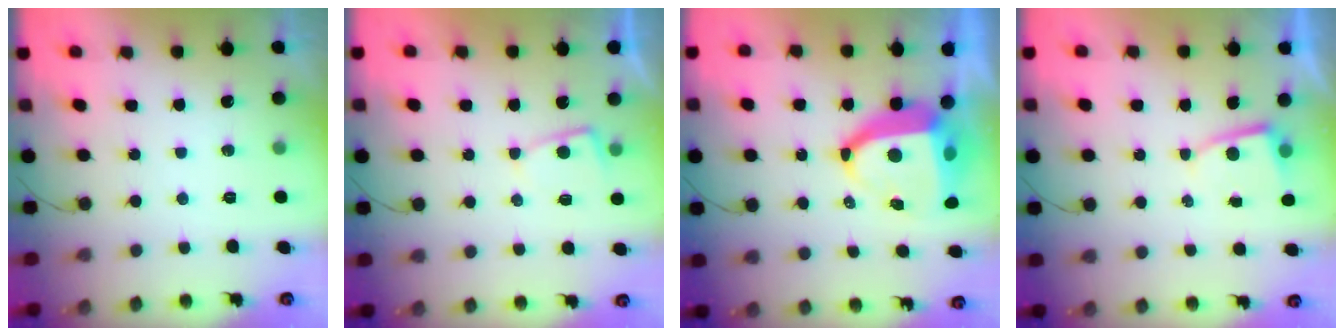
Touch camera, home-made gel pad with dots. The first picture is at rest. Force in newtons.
{"total": 3.6, "press": 3.6, "slide": 0.4}
{"total": 13.0, "press": 12.9, "slide": 1.6}
{"total": 2.7, "press": 2.6, "slide": 0.3}